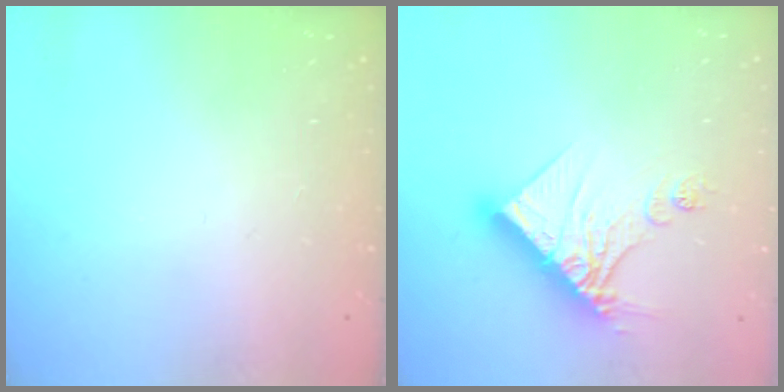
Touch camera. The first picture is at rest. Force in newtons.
{"total": 14.3, "press": 14.2, "slide": 1.4}